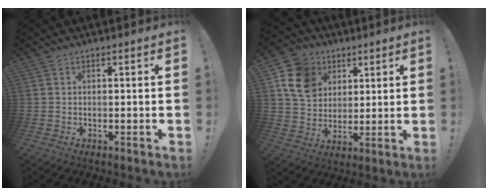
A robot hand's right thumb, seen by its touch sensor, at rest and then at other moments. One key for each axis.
{"total": 14.3, "fx": 5.7, "fy": 11.5, "fz": 6.3, "tx": -0.095, "ty": -0.018, "tz": 0.119}